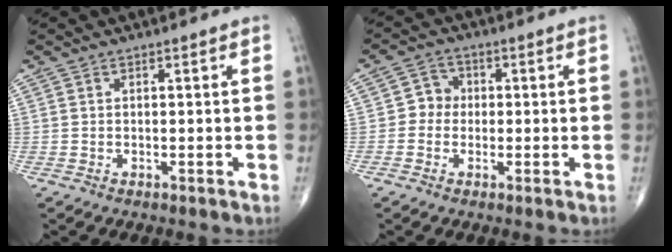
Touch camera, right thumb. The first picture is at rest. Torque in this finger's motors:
{"motor_torque": [-0.34, 0.09, -0.13, -0.09, 0.05]}